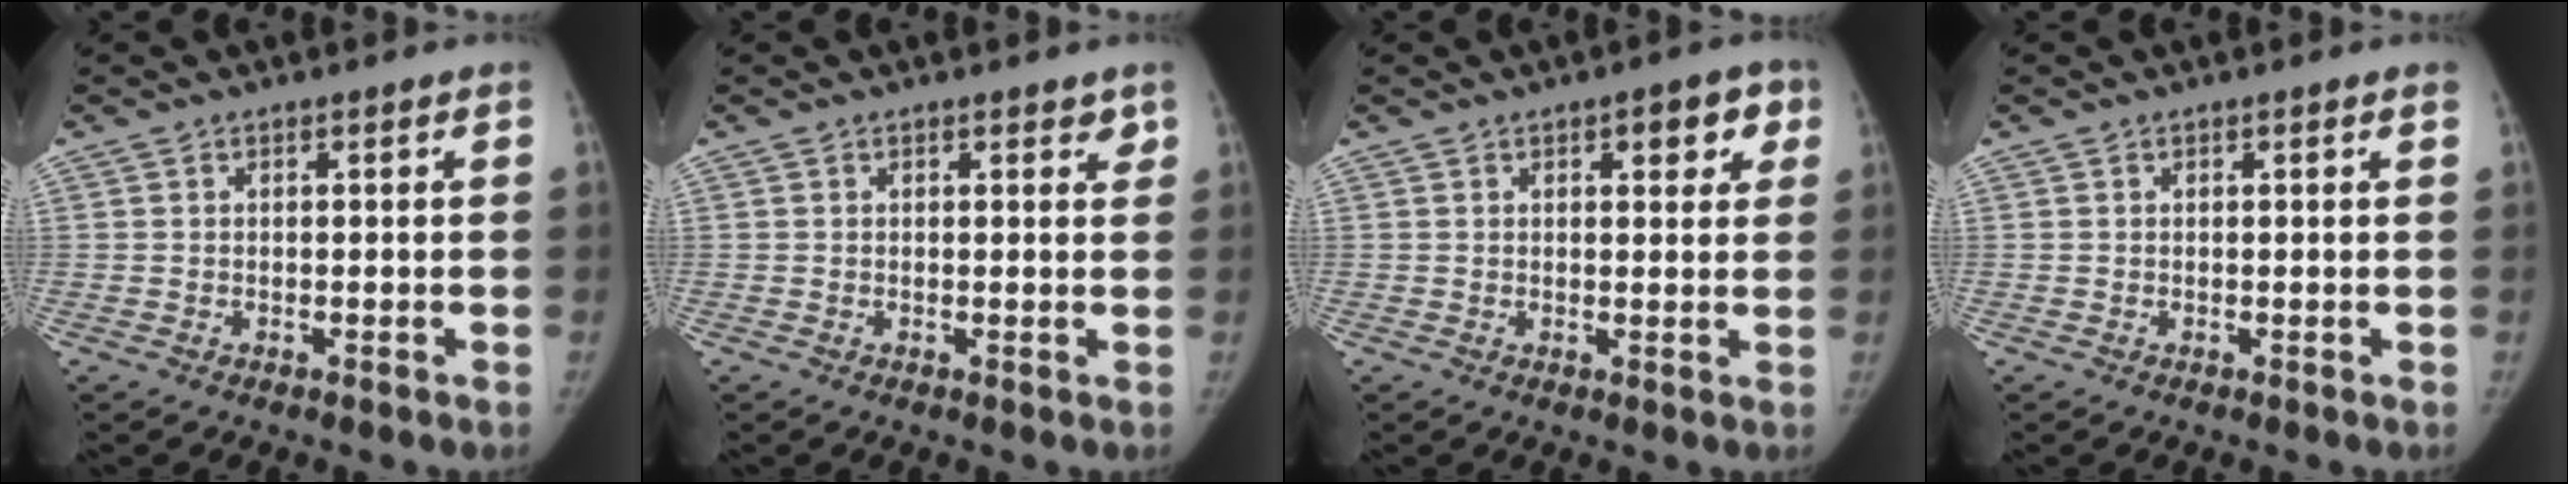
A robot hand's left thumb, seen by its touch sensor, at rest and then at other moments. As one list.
[{"total": 1.6, "force": [1.1, 0.8, 0.8], "torque": [0.007, -0.003, 0.009]}, {"total": 5.7, "force": [2.6, 2.7, 4.3], "torque": [-0.022, -0.004, 0.026]}, {"total": 0.5, "force": [0.4, 0.0, 0.4], "torque": [-0.005, 0.003, 0.005]}]